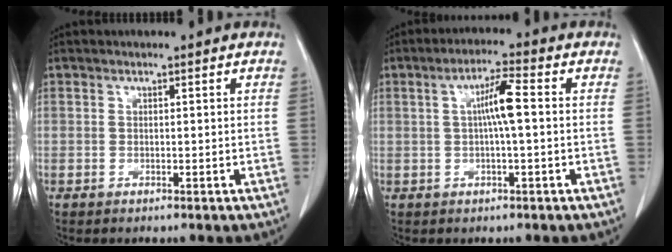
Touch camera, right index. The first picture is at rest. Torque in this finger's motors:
{"motor_torque": [0.69, -0.15, 0.43, 0.13]}